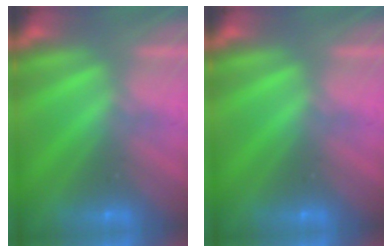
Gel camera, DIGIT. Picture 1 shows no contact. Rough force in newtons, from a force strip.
{"total": 0.0}